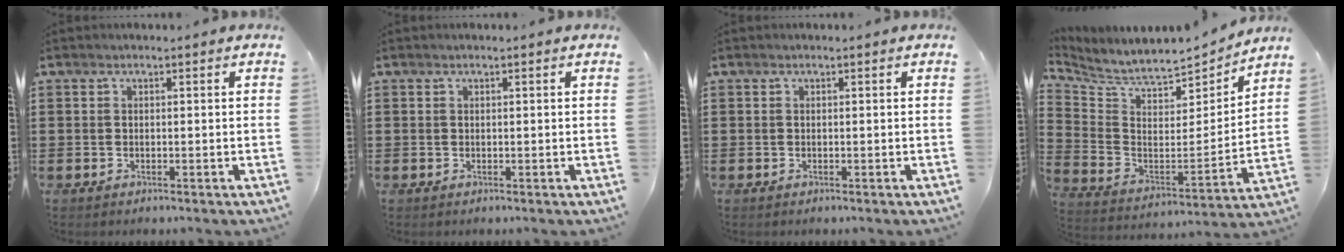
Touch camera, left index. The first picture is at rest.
{"total": 0.0}
{"total": 0.0}
{"total": 6.5, "force": [6.2, 1.0, 1.6], "torque": [-0.068, -0.056, 0.101]}